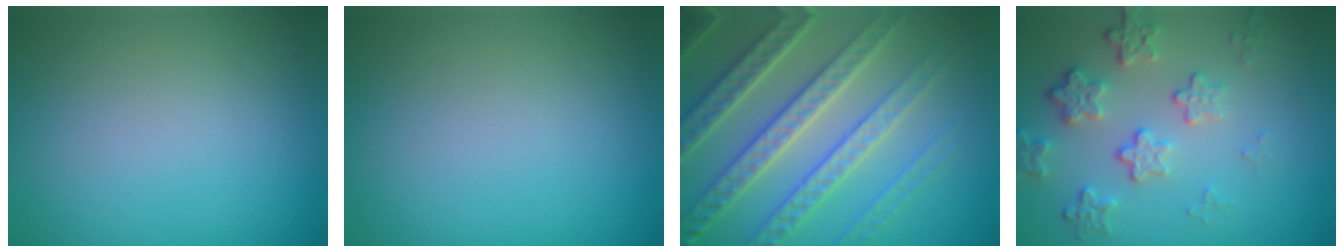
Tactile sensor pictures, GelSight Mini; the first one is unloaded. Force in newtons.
{"total": 0.0}
{"total": 7.1, "press": 6.9, "slide": 1.7}
{"total": 4.0, "press": 3.0, "slide": 2.6}